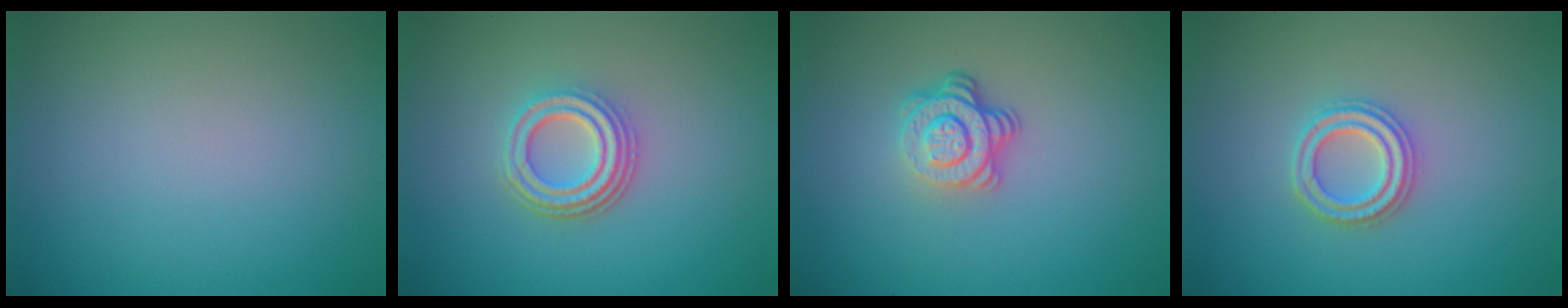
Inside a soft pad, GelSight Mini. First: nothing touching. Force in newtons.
{"total": 3.9, "press": 3.1, "slide": 2.4}
{"total": 4.0, "press": 2.7, "slide": 2.9}
{"total": 2.4, "press": 2.4, "slide": 0.4}